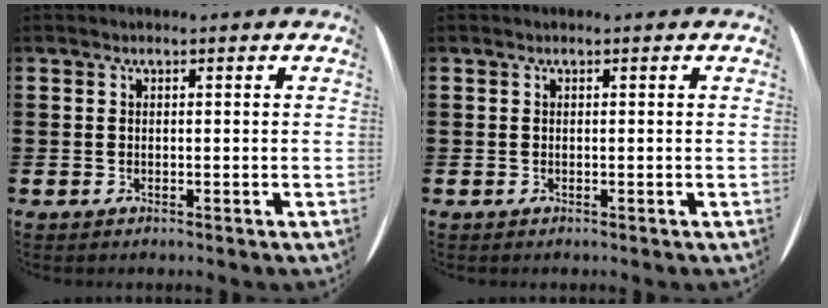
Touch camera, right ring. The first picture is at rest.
{"total": 0.0}